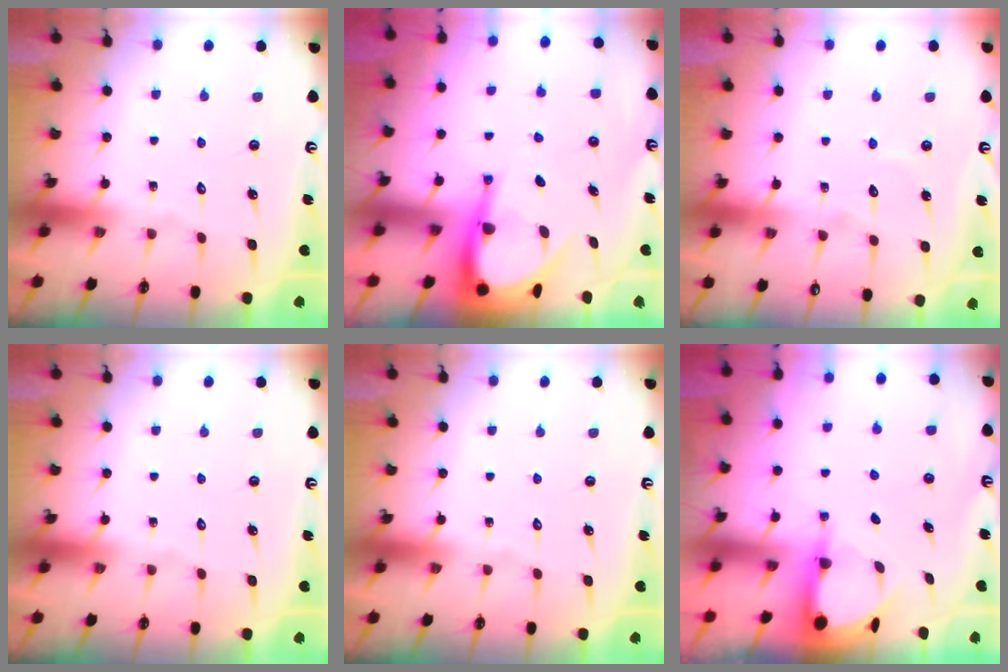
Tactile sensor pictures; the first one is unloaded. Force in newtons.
{"total": 8.2, "press": 8.1, "slide": 1.0}
{"total": 4.1, "press": 4.1, "slide": 0.4}
{"total": 0.0}
{"total": 0.0}
{"total": 3.9, "press": 3.9, "slide": 0.3}